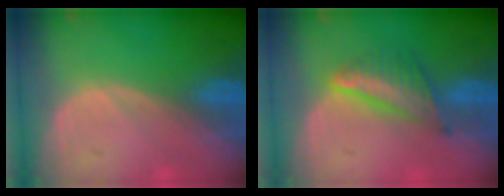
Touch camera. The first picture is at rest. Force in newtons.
{"total": 6.3, "press": 5.8, "slide": 2.6}